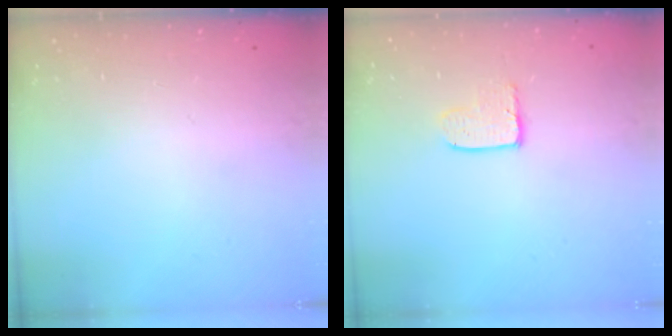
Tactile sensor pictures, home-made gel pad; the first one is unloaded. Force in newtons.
{"total": 3.6, "press": 3.6, "slide": 0.3}